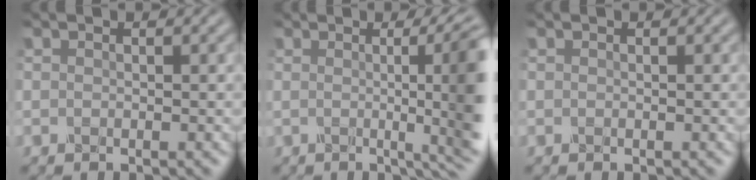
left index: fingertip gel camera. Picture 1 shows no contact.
{"total": 12.1, "force": [0.4, 3.4, 11.6], "torque": [-0.092, 0.019, -0.002]}
{"total": 0.0}